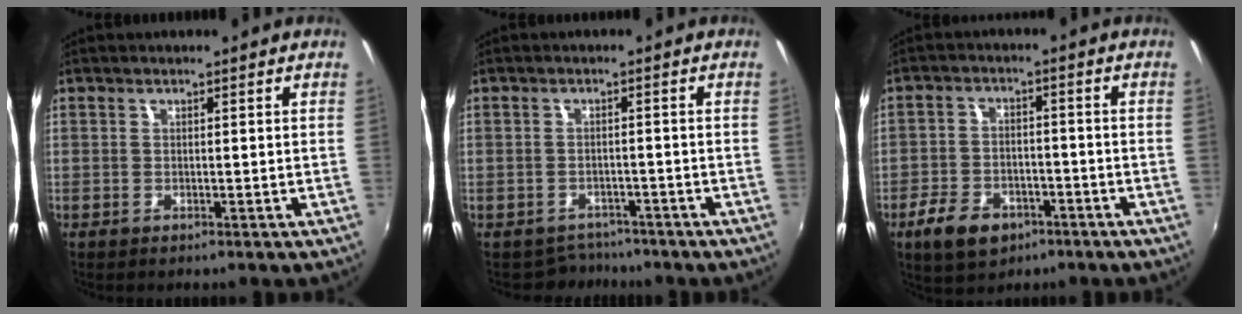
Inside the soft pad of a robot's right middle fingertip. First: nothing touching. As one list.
[{"total": 4.1, "force": [-3.6, 2.0, -0.2], "torque": [-0.008, 0.001, -0.056]}, {"total": 8.9, "force": [-5.2, 5.5, 4.7], "torque": [-0.123, 0.001, -0.083]}]